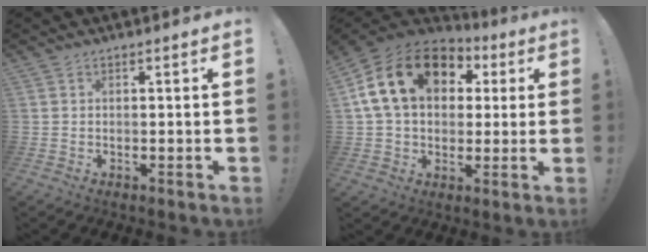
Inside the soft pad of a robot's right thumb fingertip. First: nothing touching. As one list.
[{"total": 19.9, "force": [6.0, 13.9, 12.9], "torque": [-0.220, -0.002, 0.109]}]